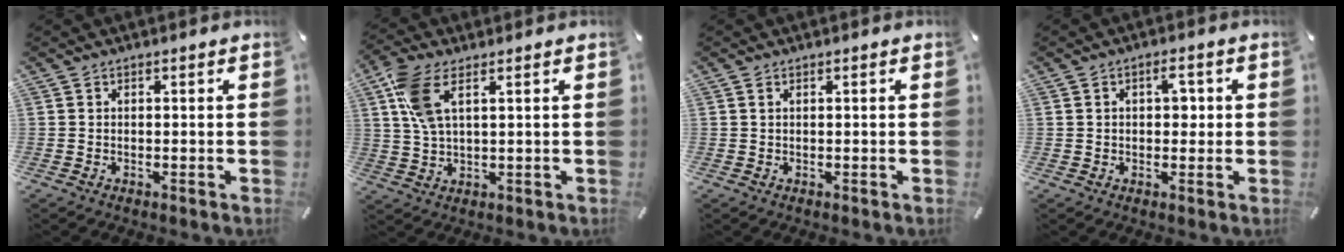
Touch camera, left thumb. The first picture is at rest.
{"total": 8.0, "force": [3.3, 3.5, 6.4], "torque": [-0.146, -0.001, 0.060]}
{"total": 0.5, "force": [0.2, 0.3, 0.4], "torque": [-0.009, 0.002, 0.002]}
{"total": 4.1, "force": [0.6, 2.5, 3.2], "torque": [-0.042, 0.001, 0.002]}